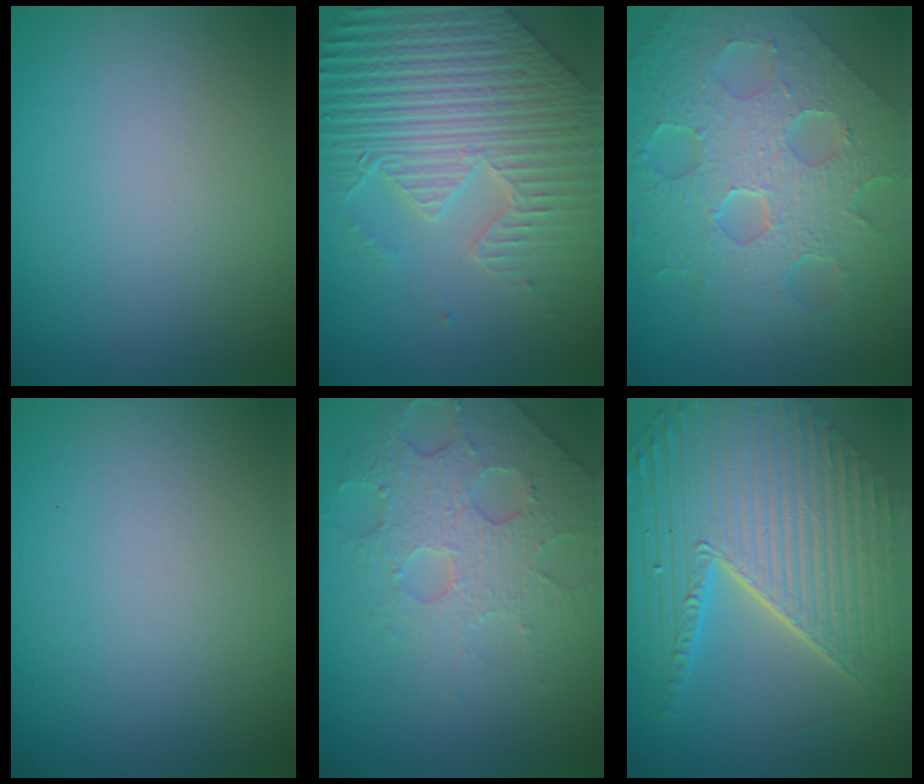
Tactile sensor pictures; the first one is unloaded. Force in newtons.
{"total": 7.5, "press": 6.1, "slide": 4.4}
{"total": 9.0, "press": 6.5, "slide": 6.3}
{"total": 0.0}
{"total": 4.1, "press": 3.9, "slide": 1.1}
{"total": 10.5, "press": 7.2, "slide": 7.6}